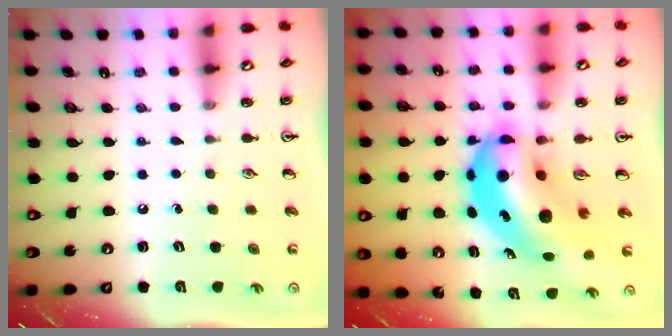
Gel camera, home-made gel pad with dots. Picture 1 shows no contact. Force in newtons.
{"total": 12.5, "press": 12.0, "slide": 3.3}